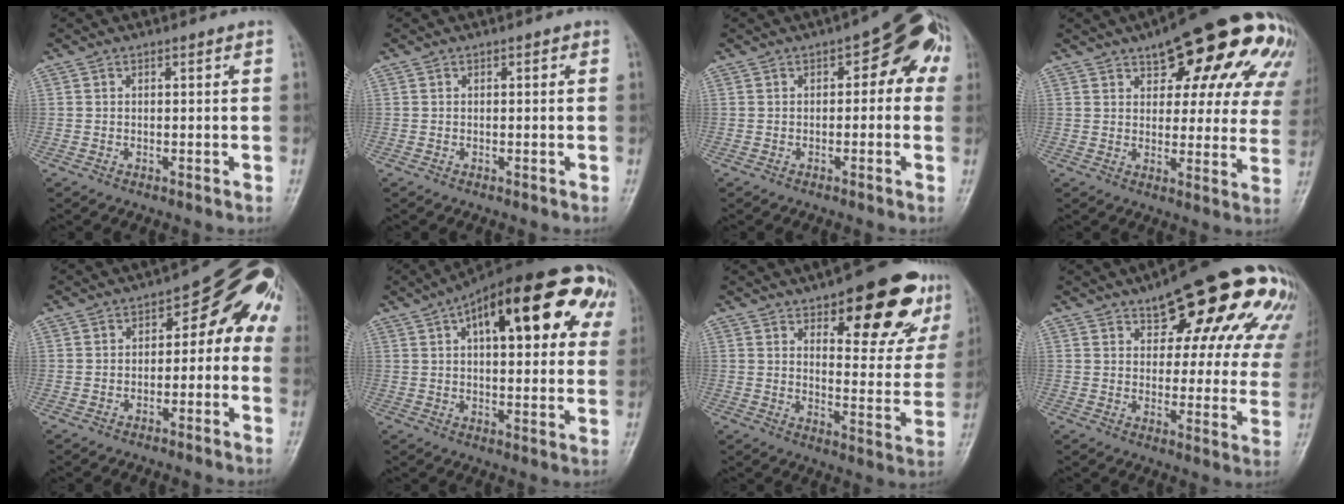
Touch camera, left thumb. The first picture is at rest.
{"total": 0.0}
{"total": 9.0, "force": [1.7, 4.8, 7.5], "torque": [-0.048, 0.026, 0.006]}
{"total": 24.0, "force": [13.0, 10.0, 17.6], "torque": [-0.193, -0.010, 0.157]}
{"total": 9.8, "force": [-1.1, 6.0, 7.7], "torque": [-0.059, 0.054, -0.023]}
{"total": 27.2, "force": [10.6, 11.6, 22.2], "torque": [-0.289, 0.031, 0.139]}
{"total": 18.9, "force": [10.7, 7.4, 13.8], "torque": [-0.133, -0.048, 0.148]}
{"total": 23.8, "force": [12.7, 10.5, 17.2], "torque": [-0.183, -0.011, 0.154]}